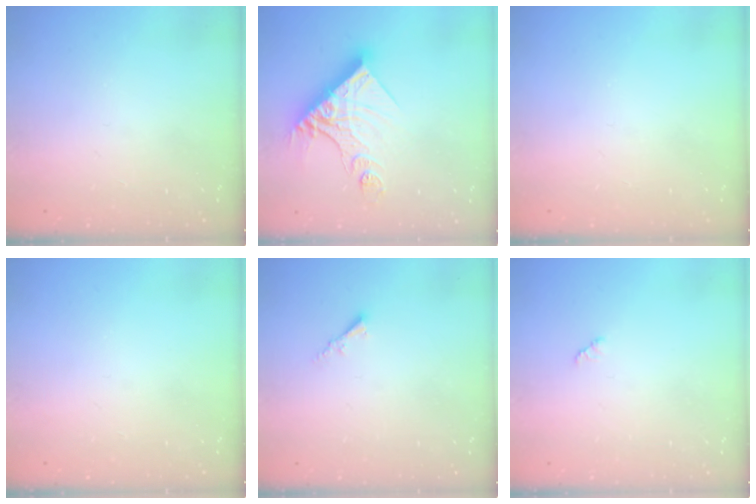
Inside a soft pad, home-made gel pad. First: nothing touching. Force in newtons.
{"total": 15.5, "press": 15.4, "slide": 1.4}
{"total": 0.0}
{"total": 0.0}
{"total": 1.7, "press": 1.6, "slide": 0.4}
{"total": 2.1, "press": 2.1, "slide": 0.3}